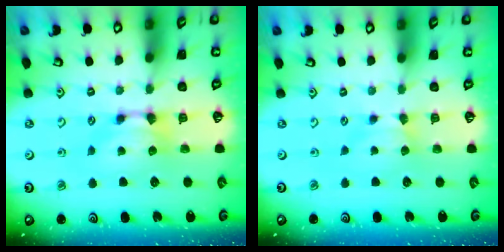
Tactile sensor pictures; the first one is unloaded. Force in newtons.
{"total": 2.0, "press": 2.0, "slide": 0.5}